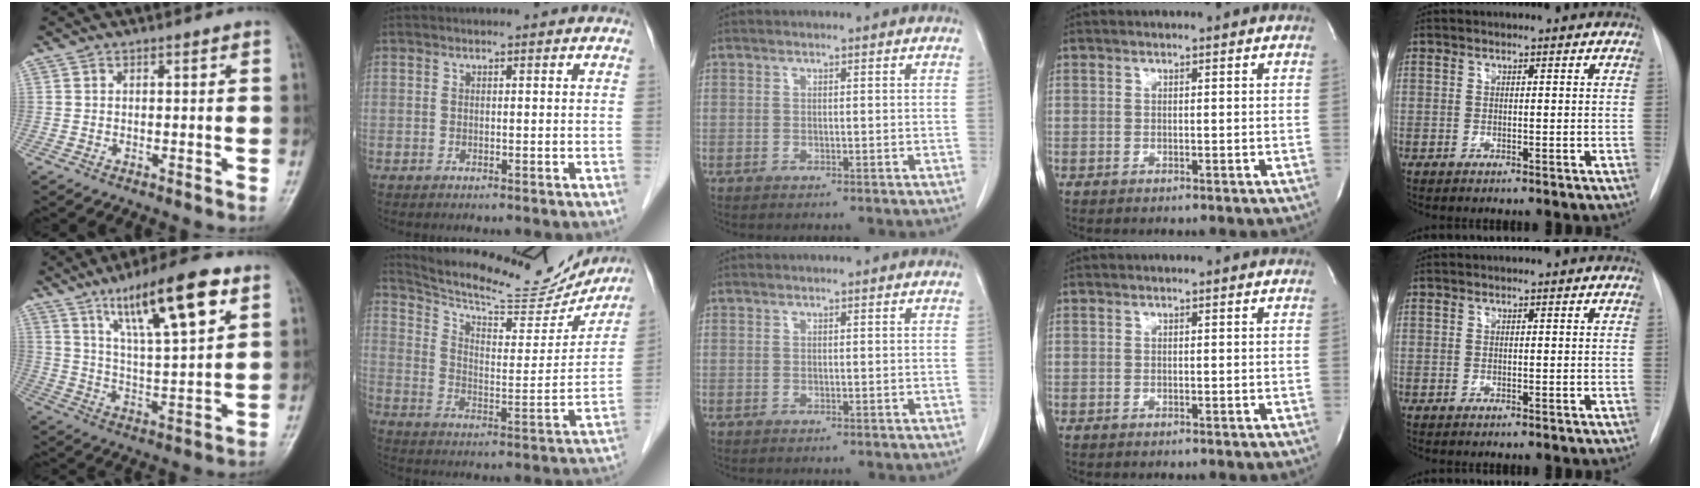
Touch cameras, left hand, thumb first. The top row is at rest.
{"thumb": {"total": 17.1, "force": [8.8, 3.9, 14.1], "torque": [-0.221, -0.028, 0.151]}, "index": {"total": 20.8, "force": [19.5, 3.2, 6.4], "torque": [-0.107, -0.030, 0.275]}}